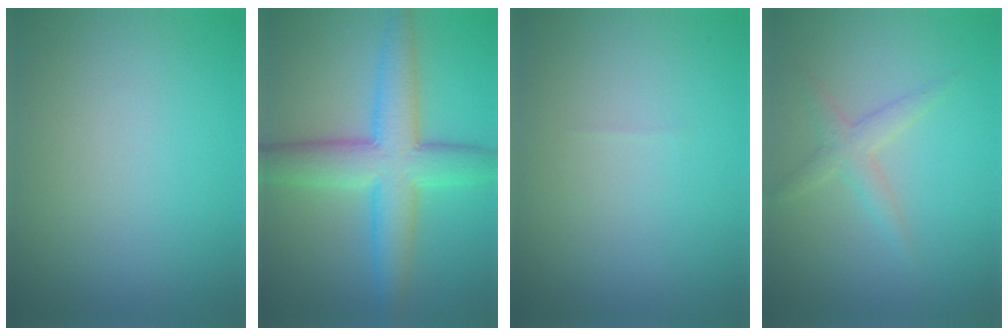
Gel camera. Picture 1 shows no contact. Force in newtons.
{"total": 7.2, "press": 7.2, "slide": 0.1}
{"total": 0.0}
{"total": 1.9, "press": 1.9, "slide": 0.0}